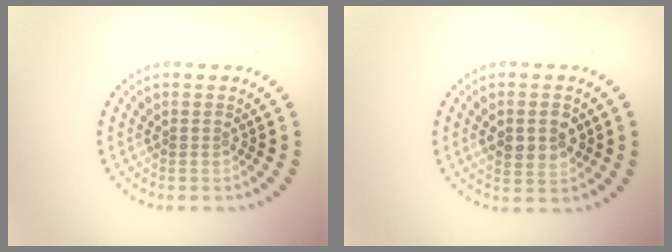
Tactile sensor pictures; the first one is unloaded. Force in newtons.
{"total": 3.3, "press": 3.3, "slide": 0.2}